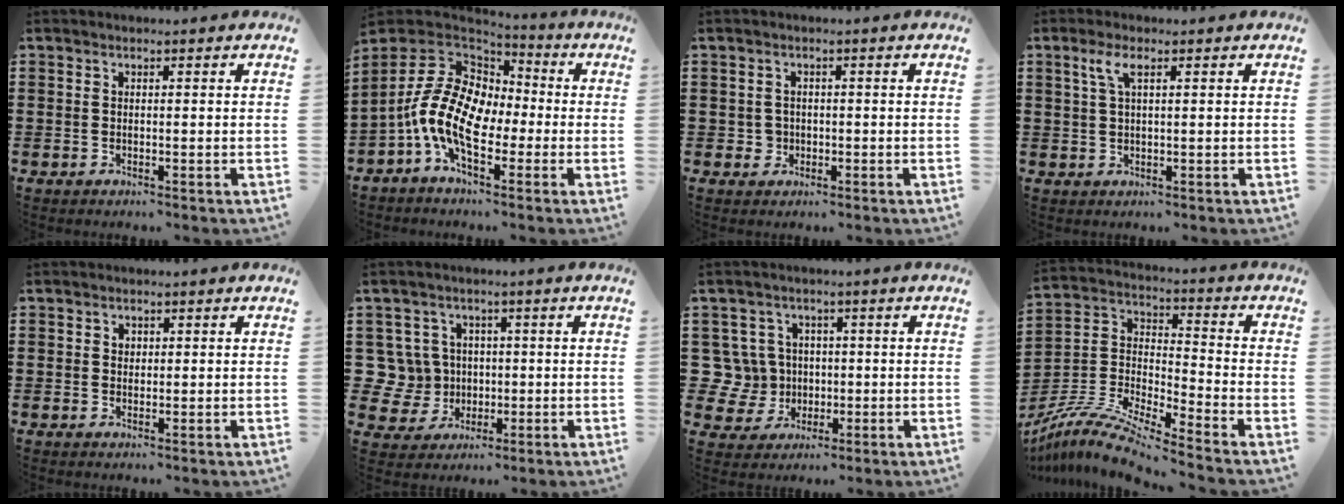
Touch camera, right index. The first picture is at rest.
{"total": 13.7, "force": [-3.6, 7.9, 10.6], "torque": [-0.255, 0.004, -0.078]}
{"total": 1.9, "force": [-0.4, 1.8, 0.3], "torque": [-0.013, 0.007, -0.011]}
{"total": 2.9, "force": [1.2, 0.8, 2.5], "torque": [-0.053, 0.008, 0.019]}
{"total": 1.1, "force": [0.5, 0.9, 0.4], "torque": [-0.010, 0.004, 0.010]}
{"total": 7.0, "force": [0.4, 6.7, 2.0], "torque": [-0.088, 0.011, 0.008]}
{"total": 7.0, "force": [0.3, 6.7, 1.9], "torque": [-0.094, 0.008, 0.004]}
{"total": 9.1, "force": [-8.2, 0.8, 3.8], "torque": [-0.091, -0.003, -0.170]}